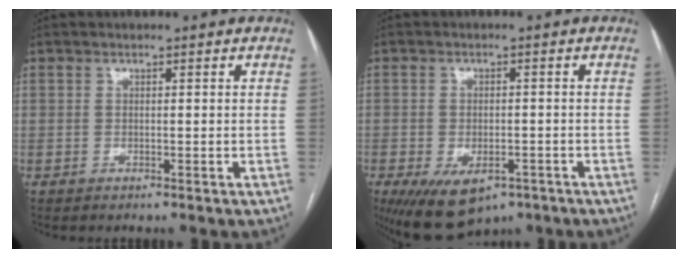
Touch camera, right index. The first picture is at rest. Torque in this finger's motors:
{"motor_torque": [1.10, -1.04, 0.52, 0.09]}